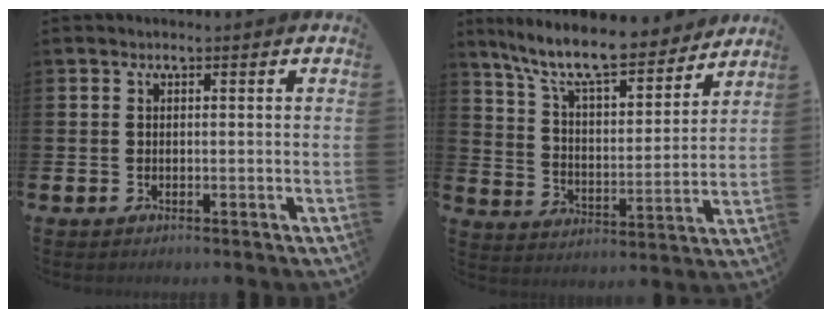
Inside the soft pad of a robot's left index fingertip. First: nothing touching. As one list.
[{"total": 10.8, "force": [9.5, 2.1, 4.7], "torque": [-0.123, -0.058, 0.163]}]